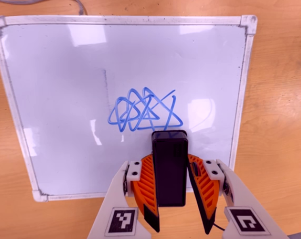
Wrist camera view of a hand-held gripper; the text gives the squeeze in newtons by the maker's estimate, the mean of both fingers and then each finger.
{"total": 5.3, "left": 5.0, "right": 5.7}